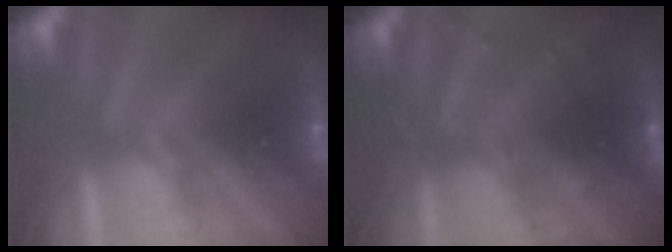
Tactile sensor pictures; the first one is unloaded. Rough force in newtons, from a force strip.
{"total": 2.9}